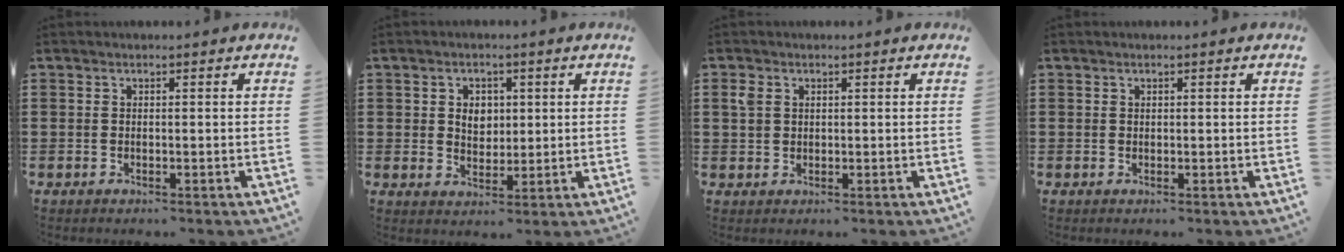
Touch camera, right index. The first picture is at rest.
{"total": 3.4, "force": [0.7, 2.6, 2.0], "torque": [-0.040, 0.008, 0.008]}
{"total": 2.4, "force": [1.0, 1.7, 1.3], "torque": [-0.031, 0.007, 0.019]}
{"total": 0.0}